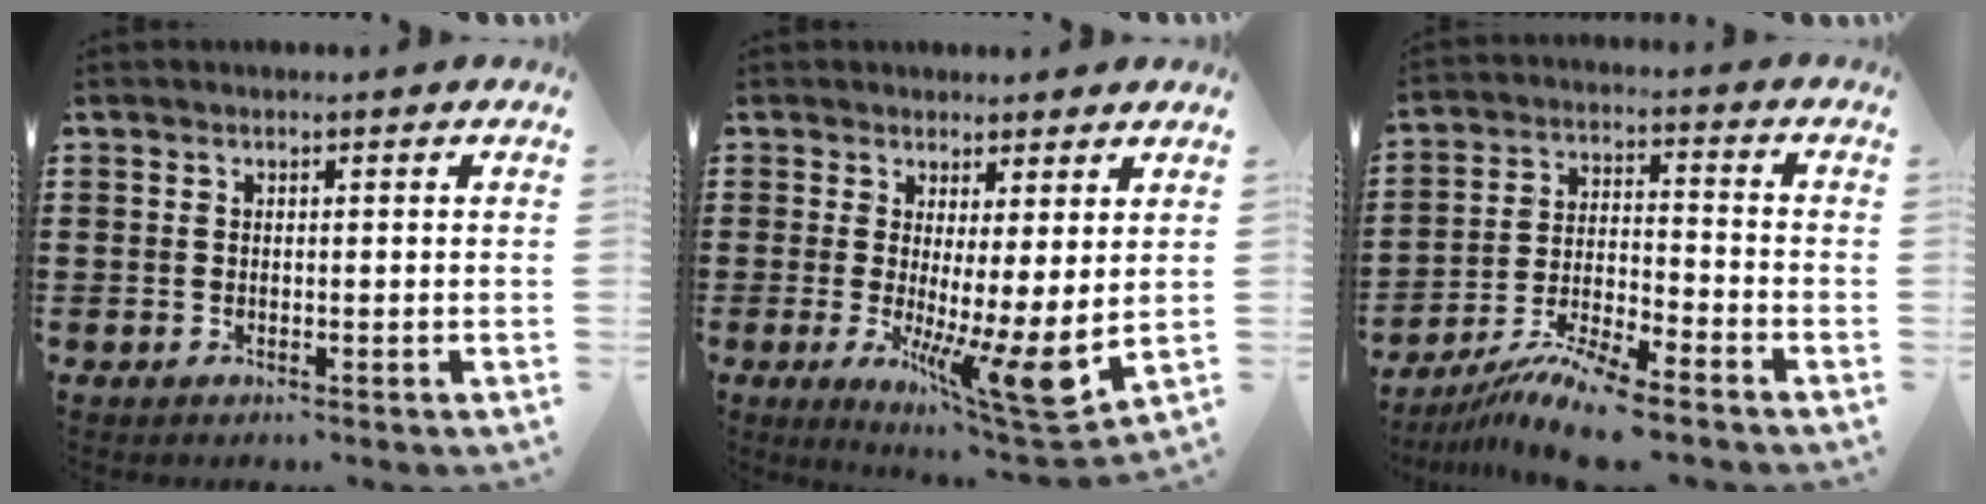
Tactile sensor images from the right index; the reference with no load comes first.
{"total": 6.5, "force": [-0.5, 0.4, 6.5], "torque": [-0.085, -0.046, -0.007]}
{"total": 9.0, "force": [-7.8, 0.4, 4.4], "torque": [-0.089, 0.004, -0.152]}